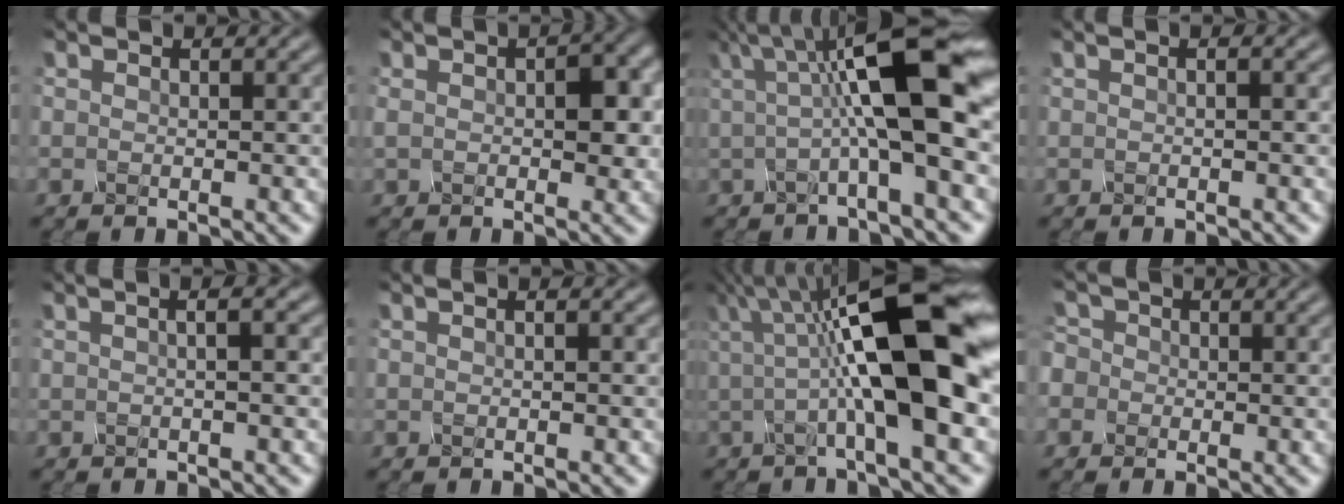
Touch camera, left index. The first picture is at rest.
{"total": 4.4, "force": [0.5, 2.4, 3.6], "torque": [-0.055, 0.006, 0.005]}
{"total": 10.3, "force": [1.8, 2.3, 9.8], "torque": [-0.153, 0.014, 0.024]}
{"total": 1.4, "force": [0.4, 0.4, 1.3], "torque": [-0.016, -0.001, -0.002]}
{"total": 3.3, "force": [0.8, 1.4, 2.9], "torque": [-0.019, 0.017, -0.015]}
{"total": 0.8, "force": [0.2, 0.1, 0.7], "torque": [-0.015, 0.001, -0.002]}
{"total": 13.0, "force": [1.6, 3.1, 12.5], "torque": [-0.197, 0.024, 0.017]}
{"total": 3.4, "force": [-0.4, 3.2, 1.1], "torque": [-0.016, 0.027, -0.042]}